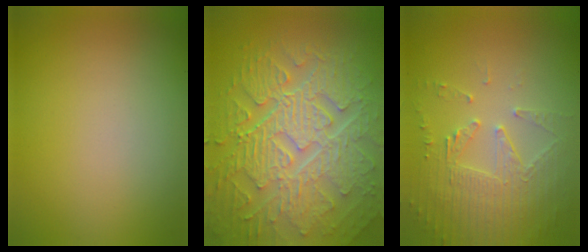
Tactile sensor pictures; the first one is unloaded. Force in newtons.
{"total": 10.6, "press": 7.0, "slide": 8.0}
{"total": 4.6, "press": 3.6, "slide": 2.9}